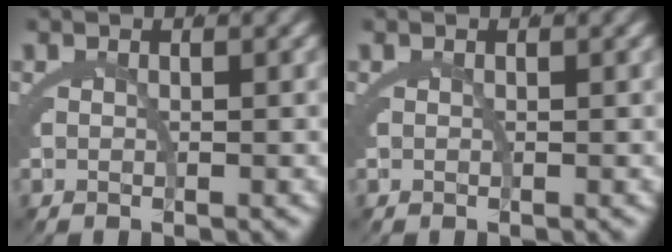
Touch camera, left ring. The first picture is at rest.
{"total": 0.0}